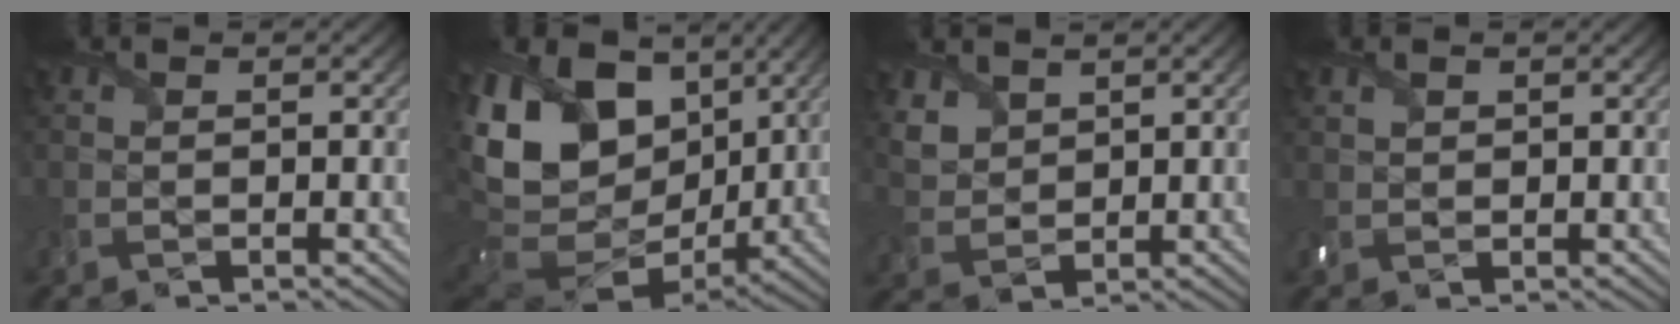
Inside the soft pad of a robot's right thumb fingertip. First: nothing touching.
{"total": 20.1, "force": [4.4, 13.9, 13.8], "torque": [-0.298, 0.001, 0.101]}
{"total": 4.5, "force": [3.1, 2.8, 1.7], "torque": [-0.063, -0.008, 0.073]}
{"total": 1.4, "force": [0.9, 1.0, 0.6], "torque": [-0.019, 0.001, 0.020]}